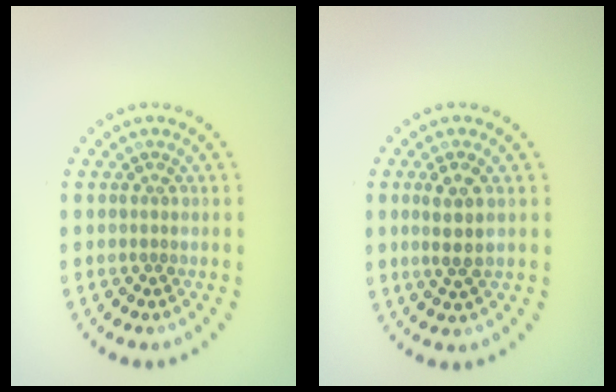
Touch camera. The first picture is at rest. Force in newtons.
{"total": 2.5, "press": 2.3, "slide": 1.0}